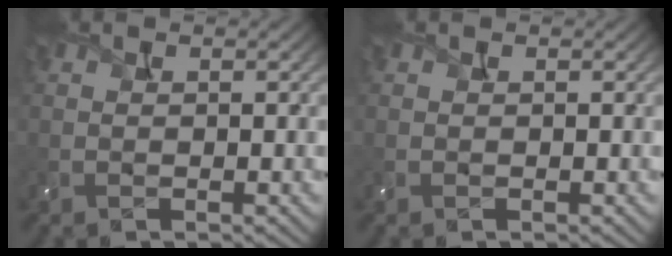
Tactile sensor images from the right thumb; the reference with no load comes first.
{"total": 0.0}